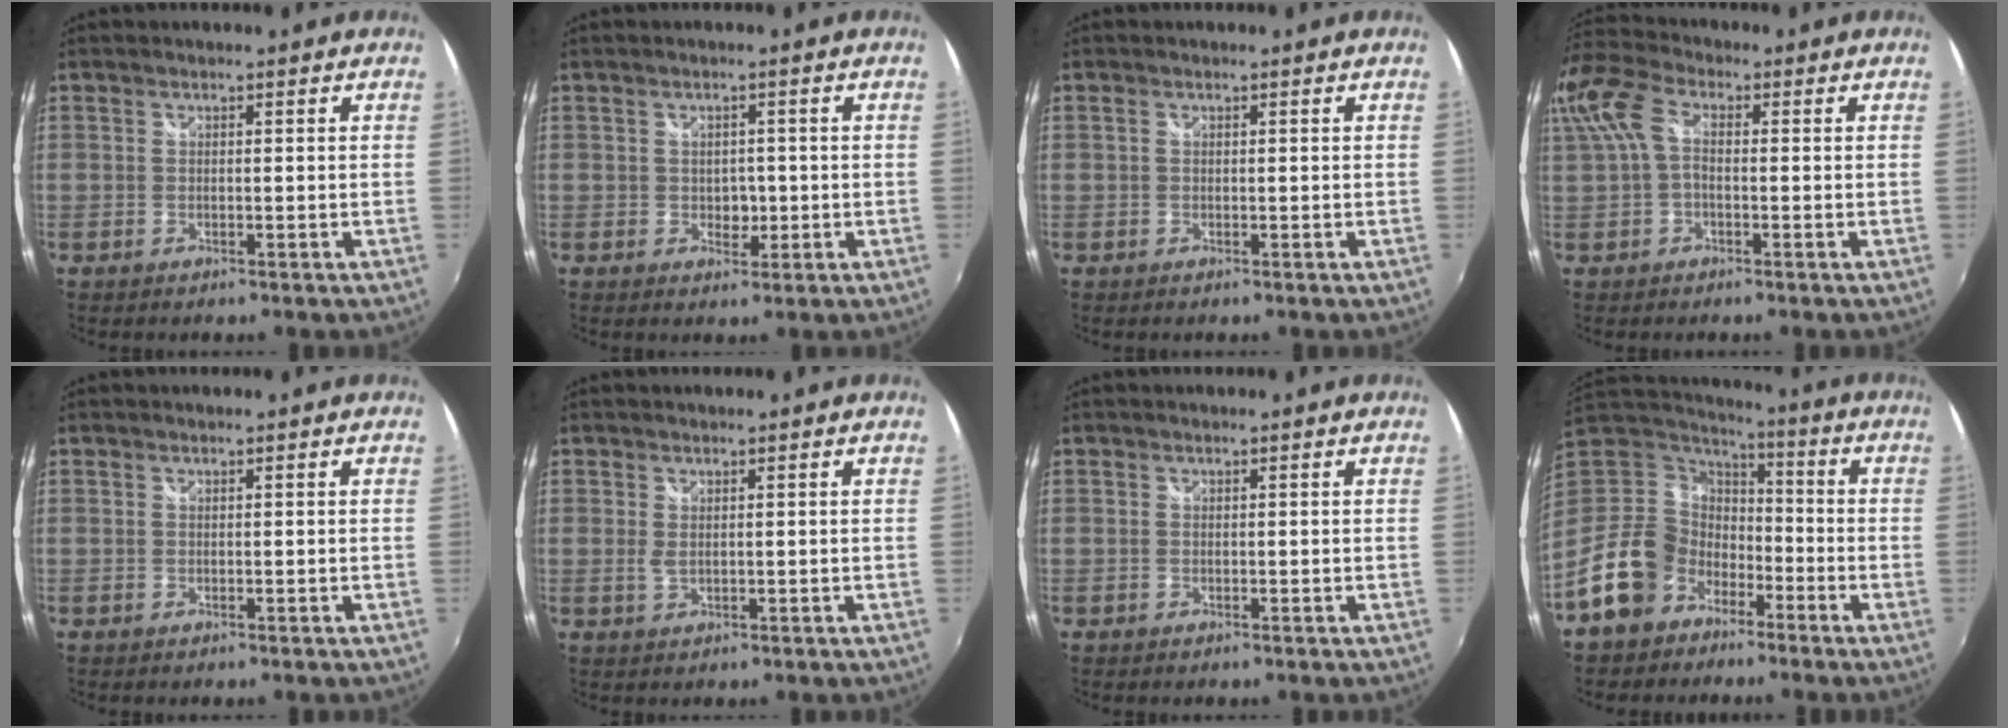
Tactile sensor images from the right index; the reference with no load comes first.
{"total": 2.6, "force": [-0.4, 2.2, 1.3], "torque": [-0.017, 0.000, -0.005]}
{"total": 0.0}
{"total": 10.5, "force": [0.1, 6.8, 7.9], "torque": [-0.182, 0.019, -0.001]}
{"total": 0.0}
{"total": 1.3, "force": [0.3, 0.6, 1.2], "torque": [-0.024, -0.001, 0.005]}
{"total": 0.0}
{"total": 16.4, "force": [-9.7, 11.9, 5.7], "torque": [-0.159, 0.019, -0.169]}